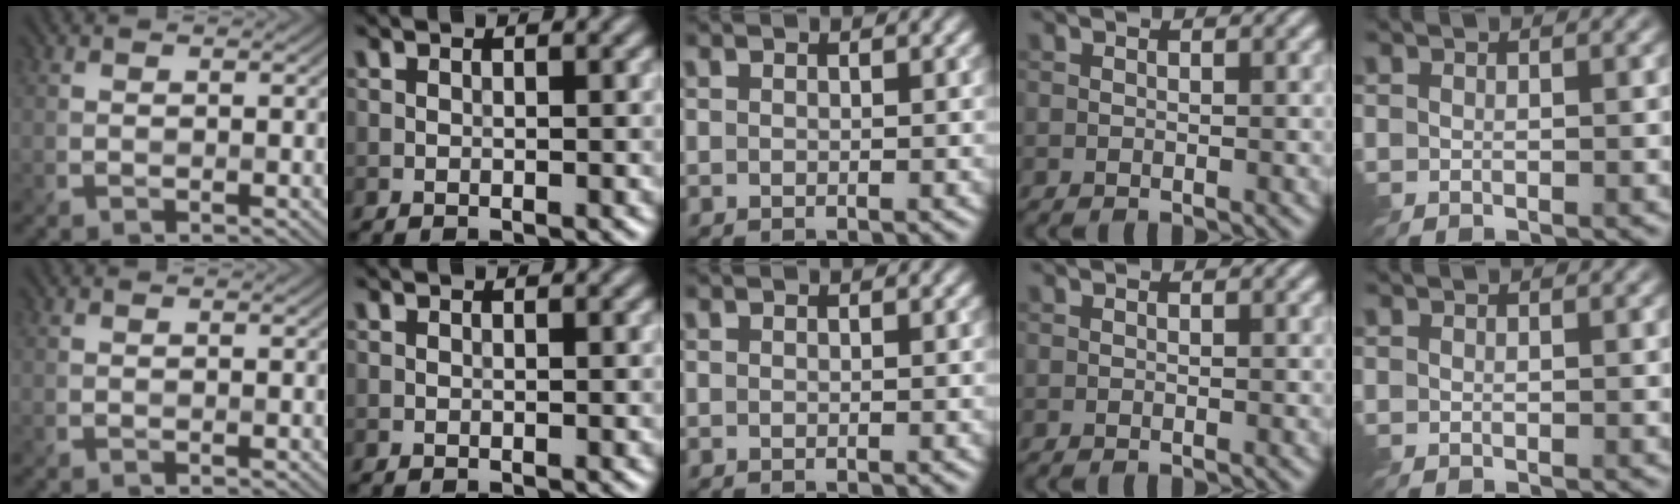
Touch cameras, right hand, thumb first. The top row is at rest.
{}